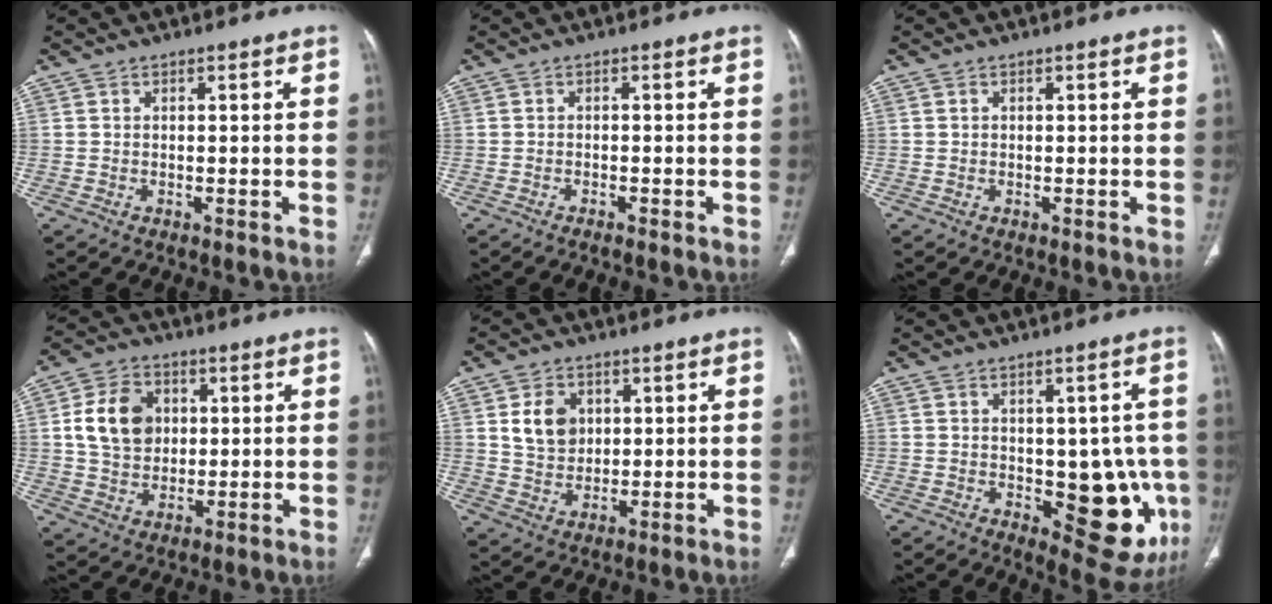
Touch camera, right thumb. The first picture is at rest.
{"total": 1.3, "force": [-1.0, 0.2, 0.7], "torque": [-0.018, 0.004, -0.012]}
{"total": 0.0}
{"total": 11.2, "force": [2.1, 8.7, 6.7], "torque": [-0.097, 0.001, 0.037]}
{"total": 7.4, "force": [2.2, 5.8, 4.1], "torque": [-0.048, -0.012, 0.045]}
{"total": 14.5, "force": [-2.9, 7.2, 12.2], "torque": [-0.102, -0.006, -0.018]}